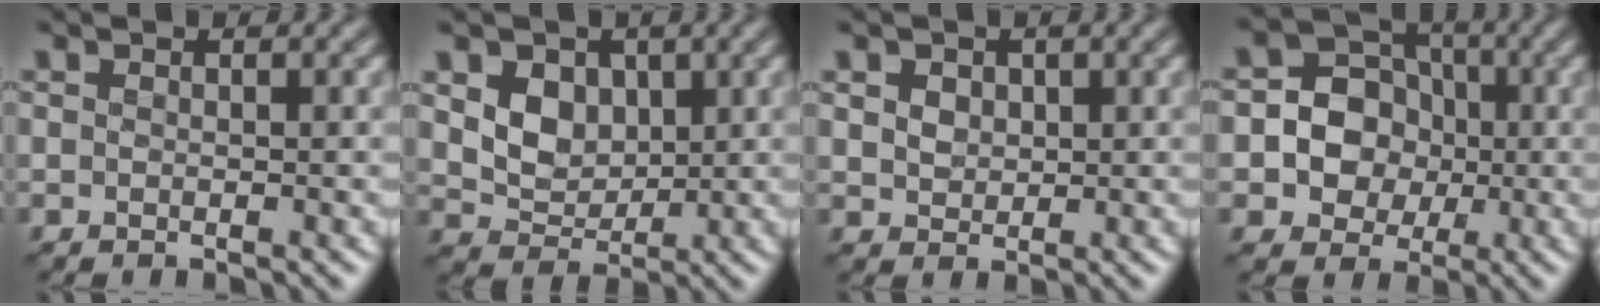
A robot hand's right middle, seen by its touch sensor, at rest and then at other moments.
{"total": 4.5, "force": [1.4, 3.6, 2.3], "torque": [-0.062, -0.012, 0.031]}
{"total": 3.2, "force": [1.6, 2.3, 1.6], "torque": [-0.043, 0.012, 0.024]}
{"total": 6.7, "force": [-0.7, 6.1, 2.7], "torque": [-0.029, 0.017, -0.031]}